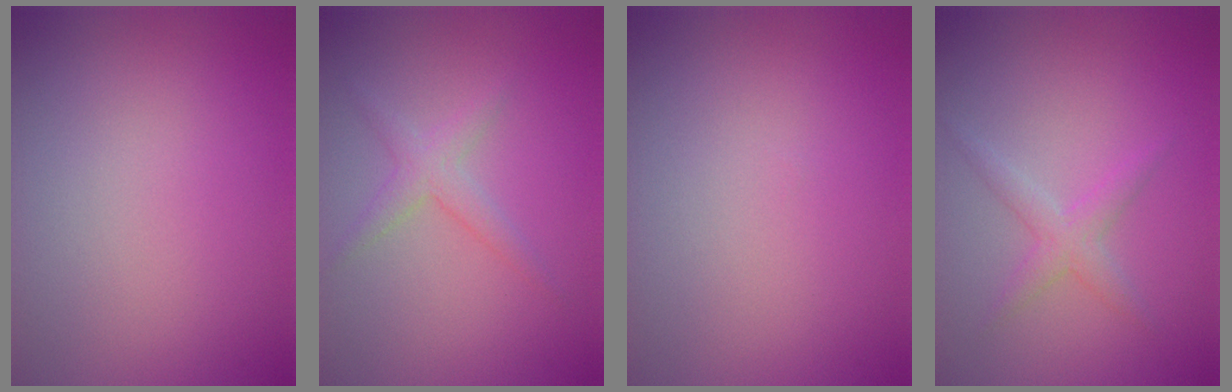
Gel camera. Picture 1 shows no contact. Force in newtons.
{"total": 1.9, "press": 1.9, "slide": 0.1}
{"total": 0.0}
{"total": 1.8, "press": 1.8, "slide": 0.1}